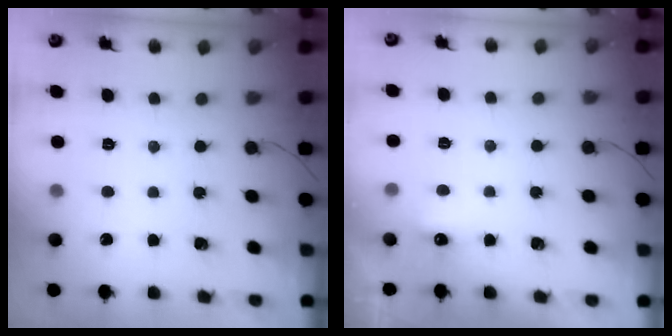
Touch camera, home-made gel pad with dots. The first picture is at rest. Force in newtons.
{"total": 4.6, "press": 4.5, "slide": 0.9}